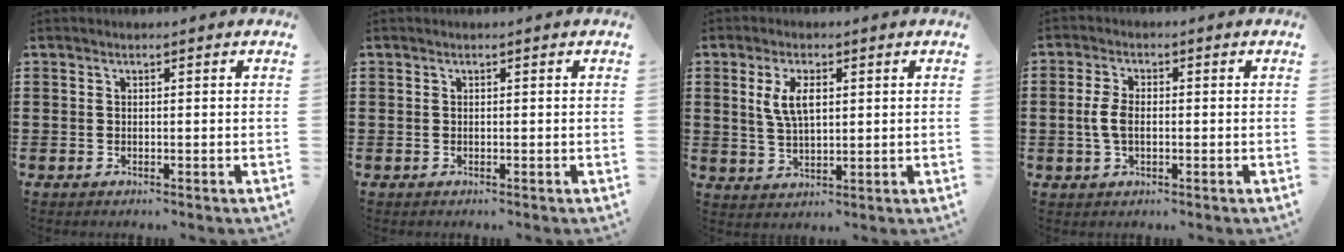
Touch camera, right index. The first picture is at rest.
{"total": 0.0}
{"total": 5.1, "force": [1.5, 2.1, 4.5], "torque": [-0.094, 0.008, 0.024]}
{"total": 3.9, "force": [-0.2, 2.0, 3.3], "torque": [-0.087, -0.002, -0.011]}